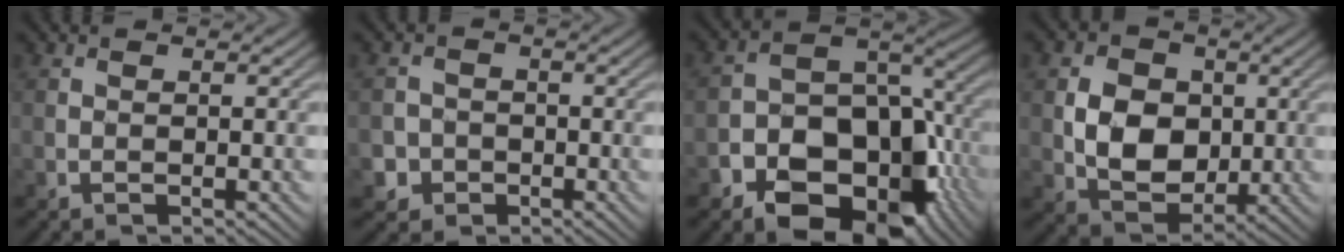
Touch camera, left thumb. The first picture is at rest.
{"total": 3.2, "force": [-1.4, 2.9, 0.5], "torque": [-0.004, 0.000, -0.036]}
{"total": 15.9, "force": [-7.5, 10.6, 9.1], "torque": [-0.135, -0.031, -0.130]}
{"total": 7.8, "force": [0.5, 6.1, 4.8], "torque": [-0.103, -0.002, 0.005]}